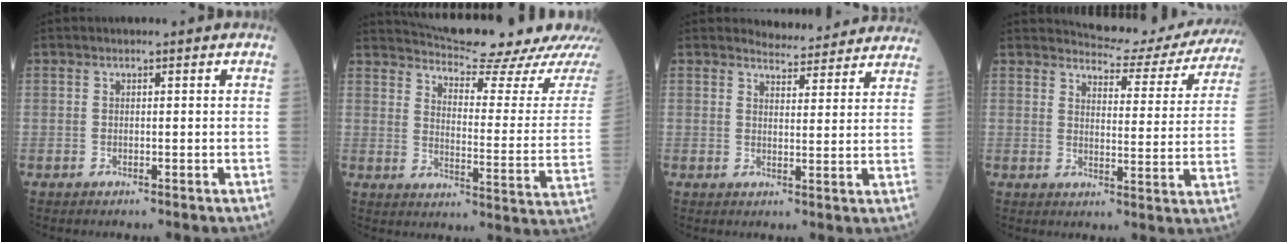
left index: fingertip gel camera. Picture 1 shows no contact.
{"total": 20.9, "force": [19.4, 1.6, 7.7], "torque": [-0.105, -0.064, 0.245]}
{"total": 8.4, "force": [8.3, 1.5, 0.4], "torque": [0.006, -0.001, 0.087]}
{"total": 14.2, "force": [13.9, 2.5, 2.1], "torque": [-0.012, -0.041, 0.147]}